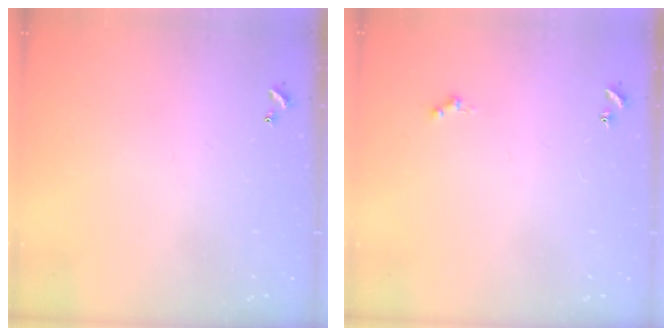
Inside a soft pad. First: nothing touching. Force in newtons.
{"total": 0.8, "press": 0.6, "slide": 0.4}